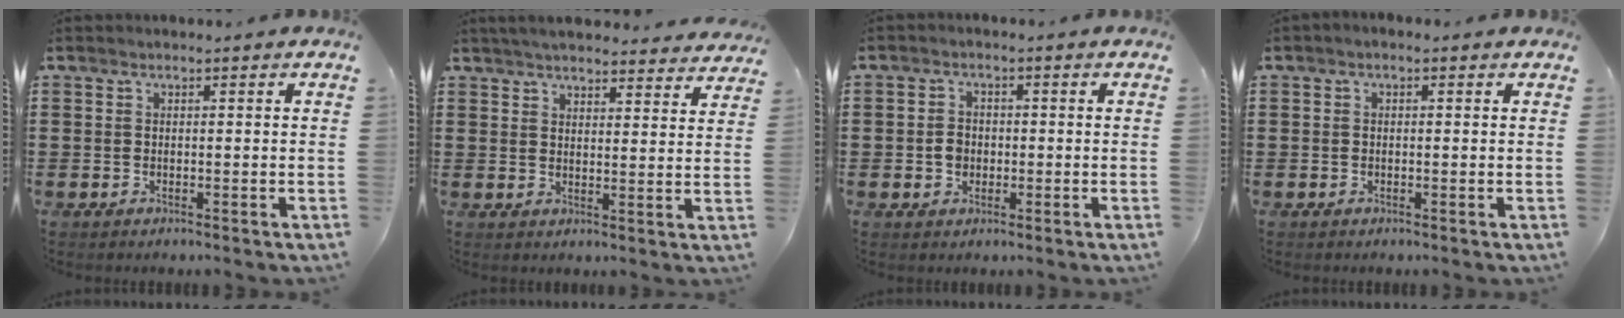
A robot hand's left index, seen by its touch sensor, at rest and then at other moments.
{"total": 4.2, "force": [4.1, 0.2, 0.8], "torque": [-0.030, -0.017, 0.074]}
{"total": 2.5, "force": [-0.4, 2.1, 1.3], "torque": [-0.030, 0.005, -0.010]}
{"total": 0.7, "force": [-0.4, 0.3, 0.4], "torque": [-0.010, -0.002, -0.008]}